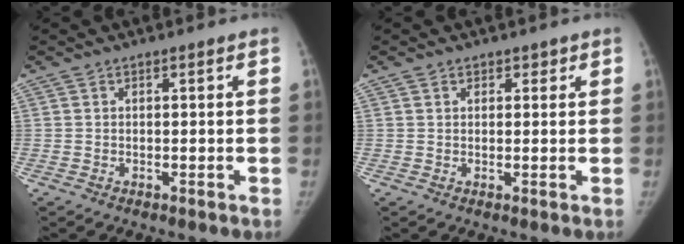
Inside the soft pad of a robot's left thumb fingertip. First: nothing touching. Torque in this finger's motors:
{"motor_torque": [0.10, 0.21, -0.28, 0.19, -0.09]}